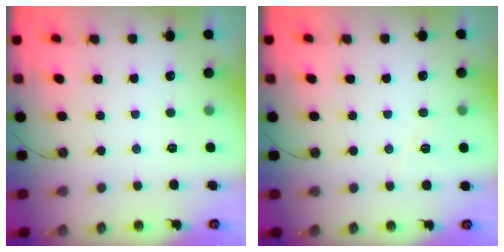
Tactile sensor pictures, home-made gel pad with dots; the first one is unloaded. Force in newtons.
{"total": 5.8, "press": 5.2, "slide": 2.6}